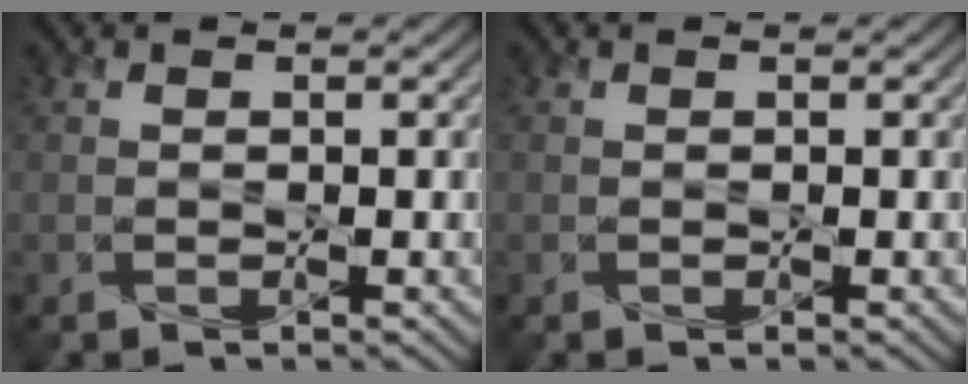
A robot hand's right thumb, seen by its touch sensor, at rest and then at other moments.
{"total": 0.0}